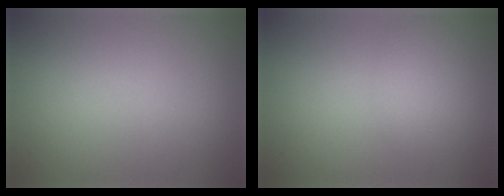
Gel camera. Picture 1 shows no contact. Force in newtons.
{"total": 1.6, "press": 1.5, "slide": 0.2}